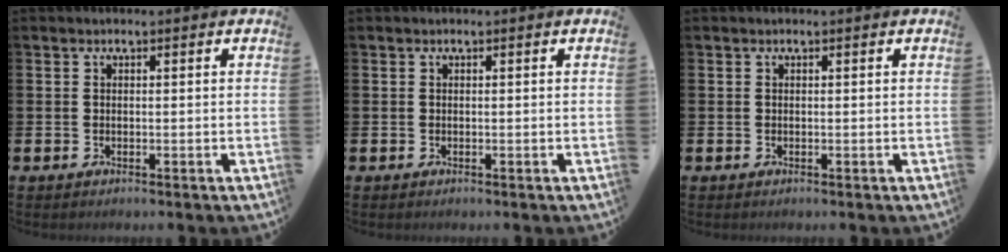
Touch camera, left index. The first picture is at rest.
{"total": 0.0}
{"total": 0.0}